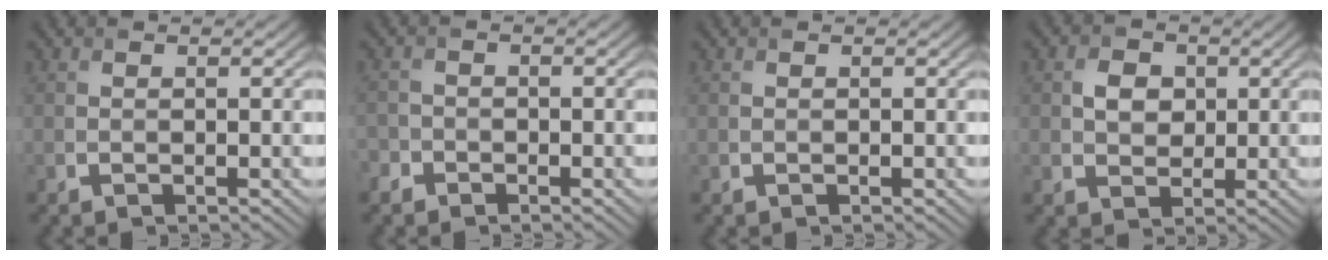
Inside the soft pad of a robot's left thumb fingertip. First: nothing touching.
{"total": 2.2, "force": [-1.5, 1.6, 0.2], "torque": [-0.002, 0.002, -0.033]}
{"total": 0.0}
{"total": 3.3, "force": [0.4, 2.7, 1.9], "torque": [-0.040, 0.005, -0.004]}